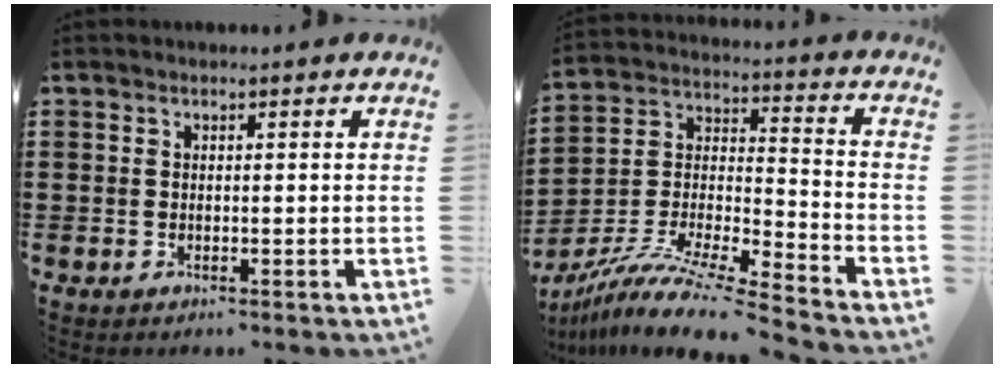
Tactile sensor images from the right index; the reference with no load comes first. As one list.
[{"total": 11.1, "force": [-9.8, 0.1, 5.4], "torque": [-0.109, 0.000, -0.198]}]